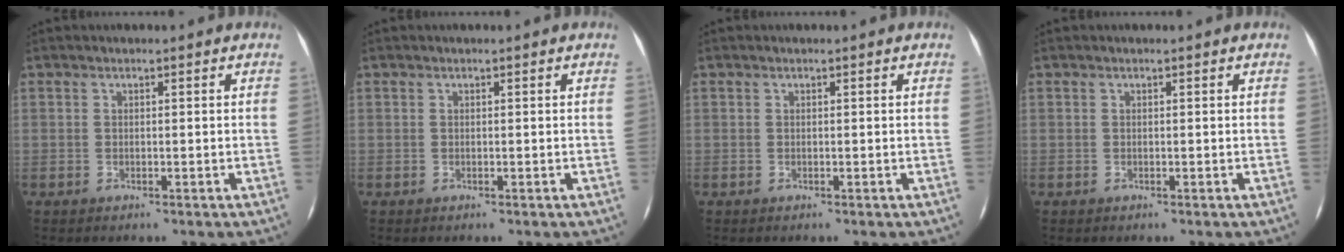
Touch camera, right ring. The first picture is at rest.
{"total": 0.0}
{"total": 0.0}
{"total": 0.0}